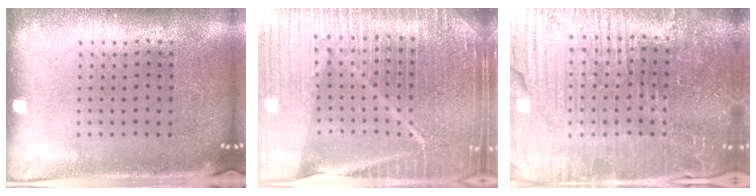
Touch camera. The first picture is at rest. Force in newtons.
{"total": 6.8, "press": 5.8, "slide": 3.5}
{"total": 6.7, "press": 6.0, "slide": 3.0}